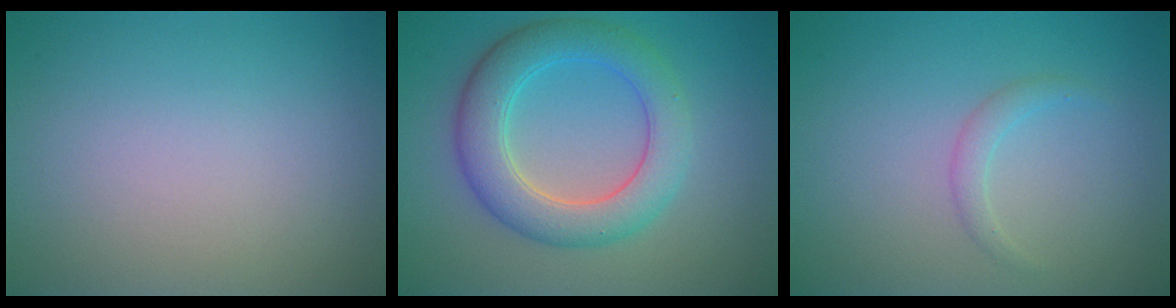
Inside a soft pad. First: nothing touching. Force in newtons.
{"total": 5.9, "press": 5.9, "slide": 0.0}
{"total": 1.2, "press": 1.2, "slide": 0.0}